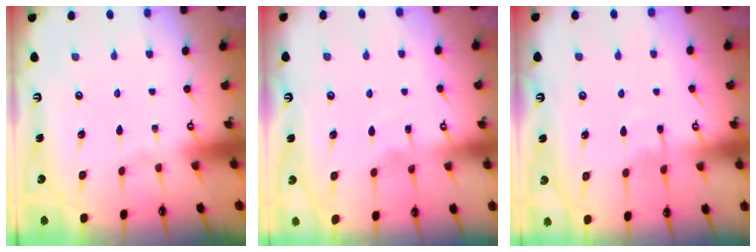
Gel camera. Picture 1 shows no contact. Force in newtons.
{"total": 3.6, "press": 3.6, "slide": 0.4}
{"total": 4.7, "press": 4.6, "slide": 0.7}